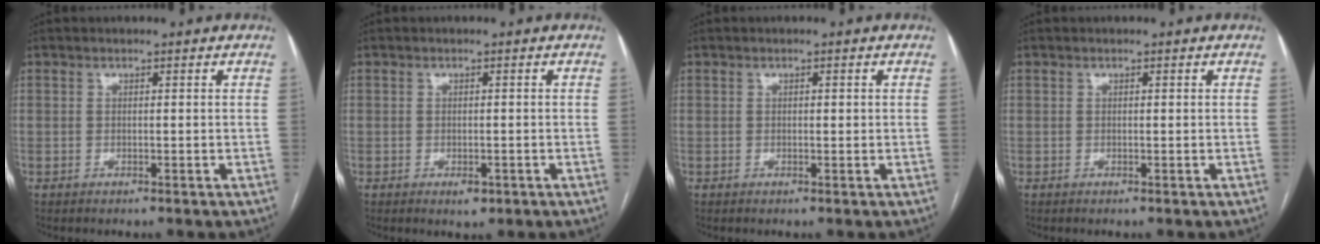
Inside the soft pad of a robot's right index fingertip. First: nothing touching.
{"total": 1.7, "force": [-0.9, 0.9, 1.1], "torque": [-0.011, 0.000, -0.006]}
{"total": 0.6, "force": [0.1, 0.2, 0.5], "torque": [-0.007, 0.000, 0.002]}
{"total": 0.0}